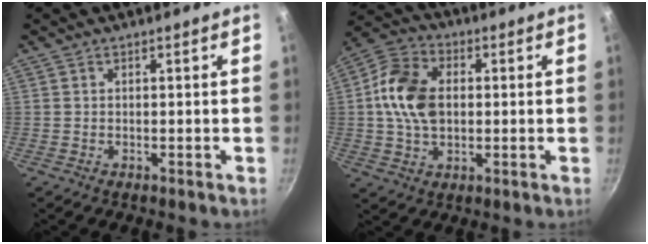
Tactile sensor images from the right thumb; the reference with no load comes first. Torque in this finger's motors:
{"motor_torque": [-0.29, 0.38, 1.30, 0.28, 0.14]}